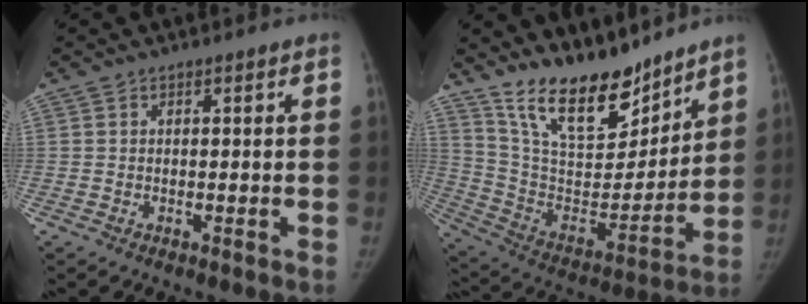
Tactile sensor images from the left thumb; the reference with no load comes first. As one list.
[{"total": 20.0, "force": [16.0, 7.4, 9.4], "torque": [-0.110, -0.104, 0.286]}]